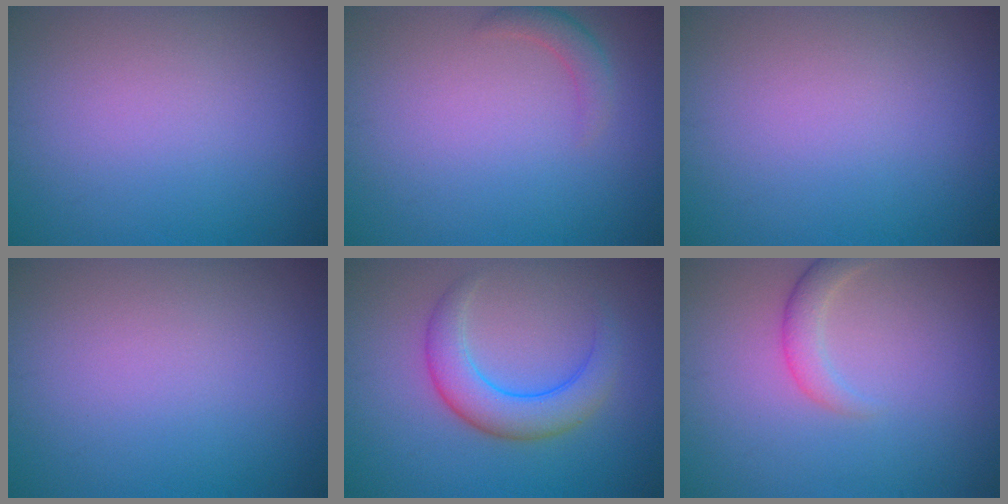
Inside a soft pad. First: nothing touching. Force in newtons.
{"total": 1.5, "press": 1.5, "slide": 0.1}
{"total": 0.0}
{"total": 0.0}
{"total": 4.4, "press": 4.4, "slide": 0.3}
{"total": 2.0, "press": 2.0, "slide": 0.1}